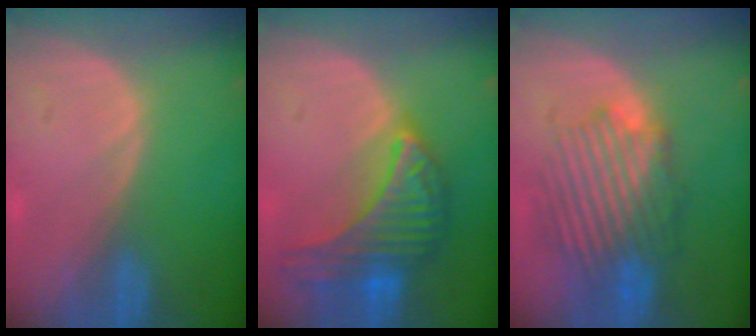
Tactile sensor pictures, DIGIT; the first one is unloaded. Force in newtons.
{"total": 10.0, "press": 9.9, "slide": 0.6}
{"total": 8.9, "press": 8.8, "slide": 1.5}